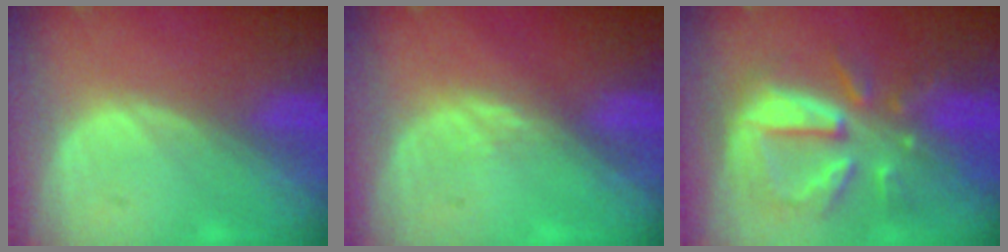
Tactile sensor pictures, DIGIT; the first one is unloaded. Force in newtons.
{"total": 0.9, "press": 0.9, "slide": 0.4}
{"total": 10.7, "press": 9.4, "slide": 5.1}